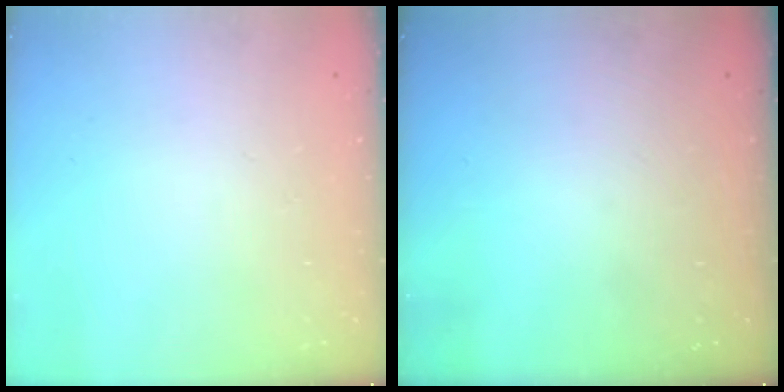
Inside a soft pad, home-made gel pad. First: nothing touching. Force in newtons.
{"total": 0.0}